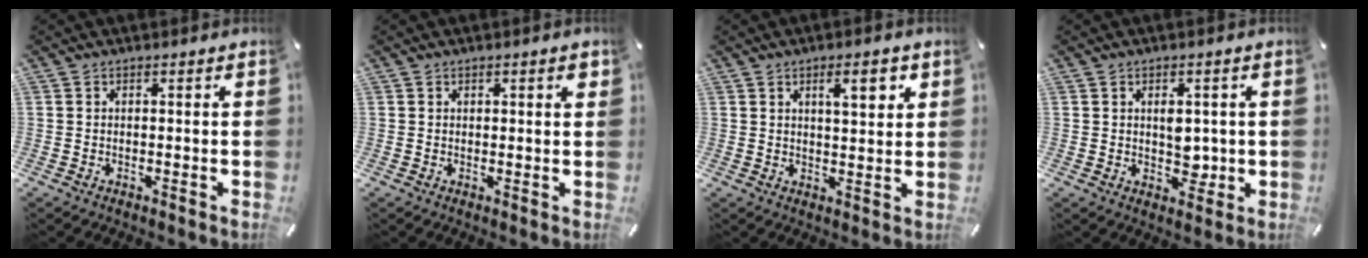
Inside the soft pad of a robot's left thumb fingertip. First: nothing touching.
{"total": 1.3, "force": [0.9, 0.4, 0.9], "torque": [-0.010, -0.003, 0.014]}
{"total": 6.4, "force": [3.1, 2.0, 5.2], "torque": [-0.077, -0.008, 0.045]}
{"total": 4.8, "force": [0.3, 3.5, 3.2], "torque": [-0.021, -0.010, -0.001]}